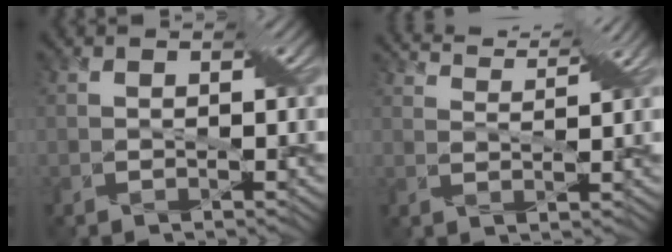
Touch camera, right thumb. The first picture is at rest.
{"total": 5.4, "force": [5.1, -0.3, 1.6], "torque": [-0.054, 0.002, 0.087]}